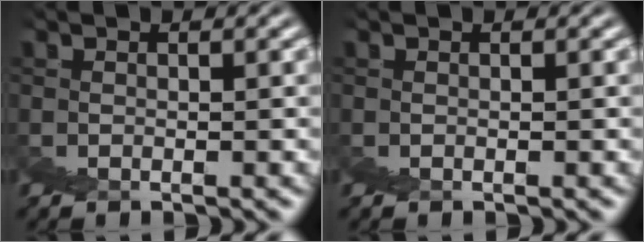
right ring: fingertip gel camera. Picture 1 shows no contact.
{"total": 0.0}